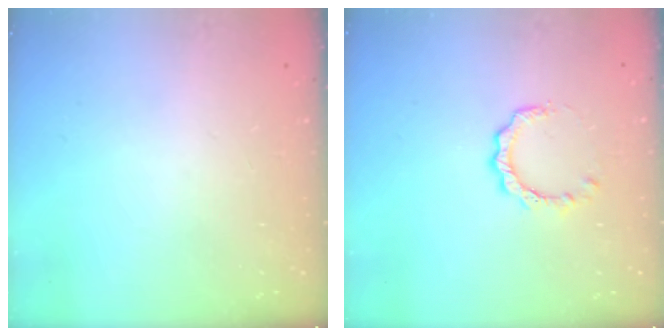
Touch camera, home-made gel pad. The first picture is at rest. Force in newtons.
{"total": 4.7, "press": 4.7, "slide": 0.4}